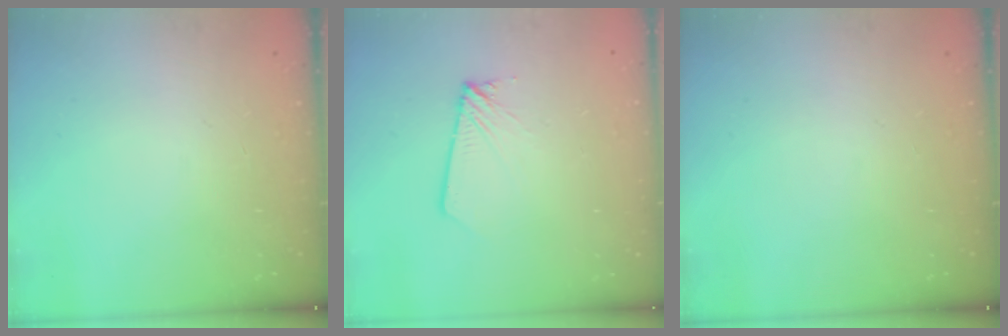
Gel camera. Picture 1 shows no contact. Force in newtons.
{"total": 1.8, "press": 1.8, "slide": 0.1}
{"total": 0.0}